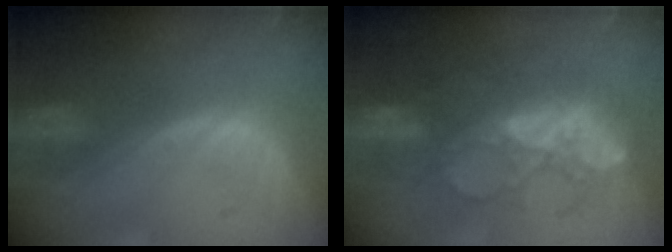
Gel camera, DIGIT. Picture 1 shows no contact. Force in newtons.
{"total": 8.9, "press": 8.7, "slide": 1.6}